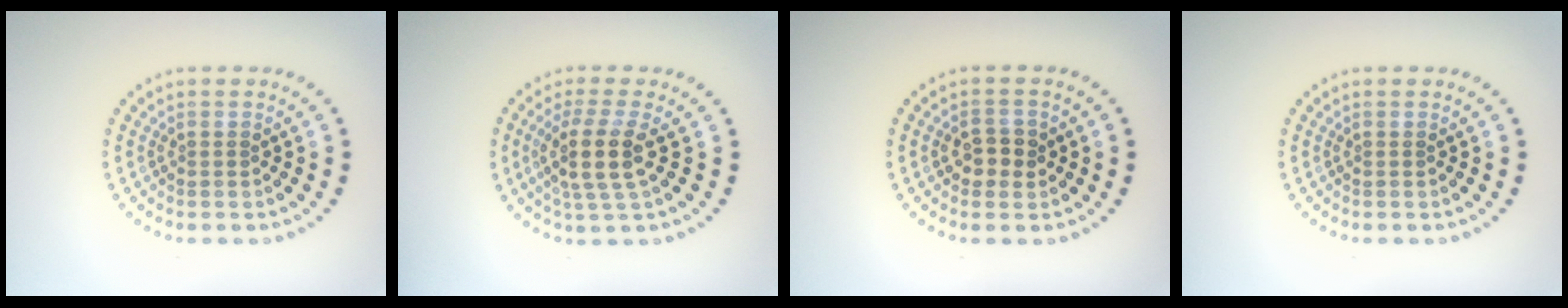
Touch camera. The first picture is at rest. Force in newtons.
{"total": 3.9, "press": 3.2, "slide": 2.3}
{"total": 2.3, "press": 2.3, "slide": 0.3}
{"total": 0.0}